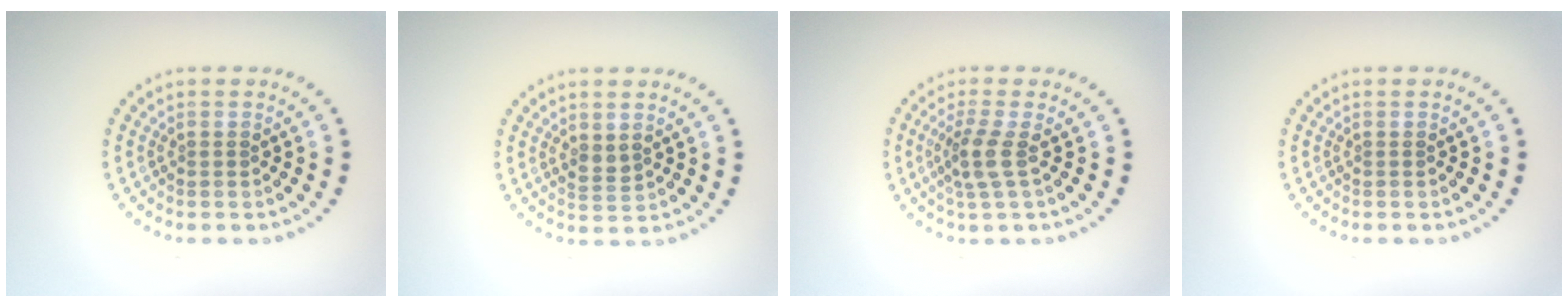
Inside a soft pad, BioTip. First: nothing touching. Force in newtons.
{"total": 1.2, "press": 1.1, "slide": 0.5}
{"total": 2.6, "press": 2.0, "slide": 1.6}
{"total": 0.0}